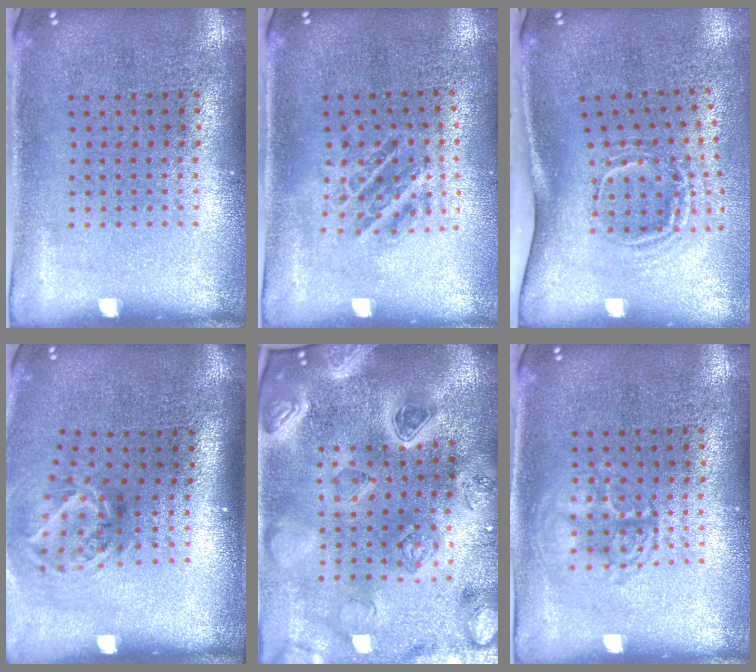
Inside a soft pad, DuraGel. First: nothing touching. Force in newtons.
{"total": 1.0, "press": 1.0, "slide": 0.2}
{"total": 1.9, "press": 1.2, "slide": 1.5}
{"total": 1.9, "press": 1.2, "slide": 1.5}
{"total": 5.1, "press": 4.3, "slide": 2.6}
{"total": 2.2, "press": 2.1, "slide": 0.4}